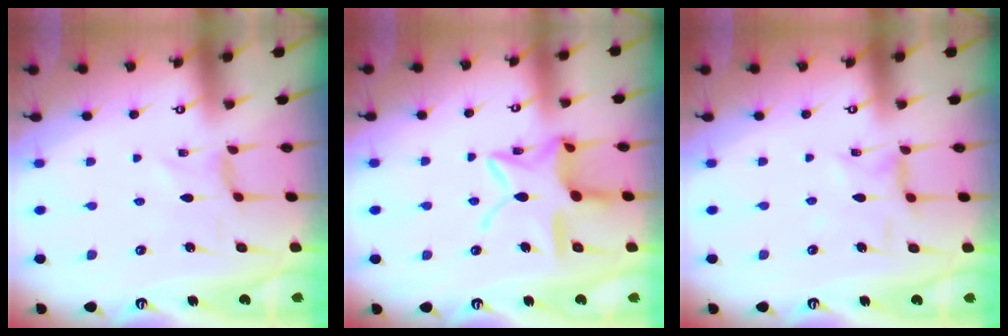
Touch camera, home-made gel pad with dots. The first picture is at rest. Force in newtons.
{"total": 14.2, "press": 14.2, "slide": 1.2}
{"total": 3.0, "press": 2.9, "slide": 0.4}